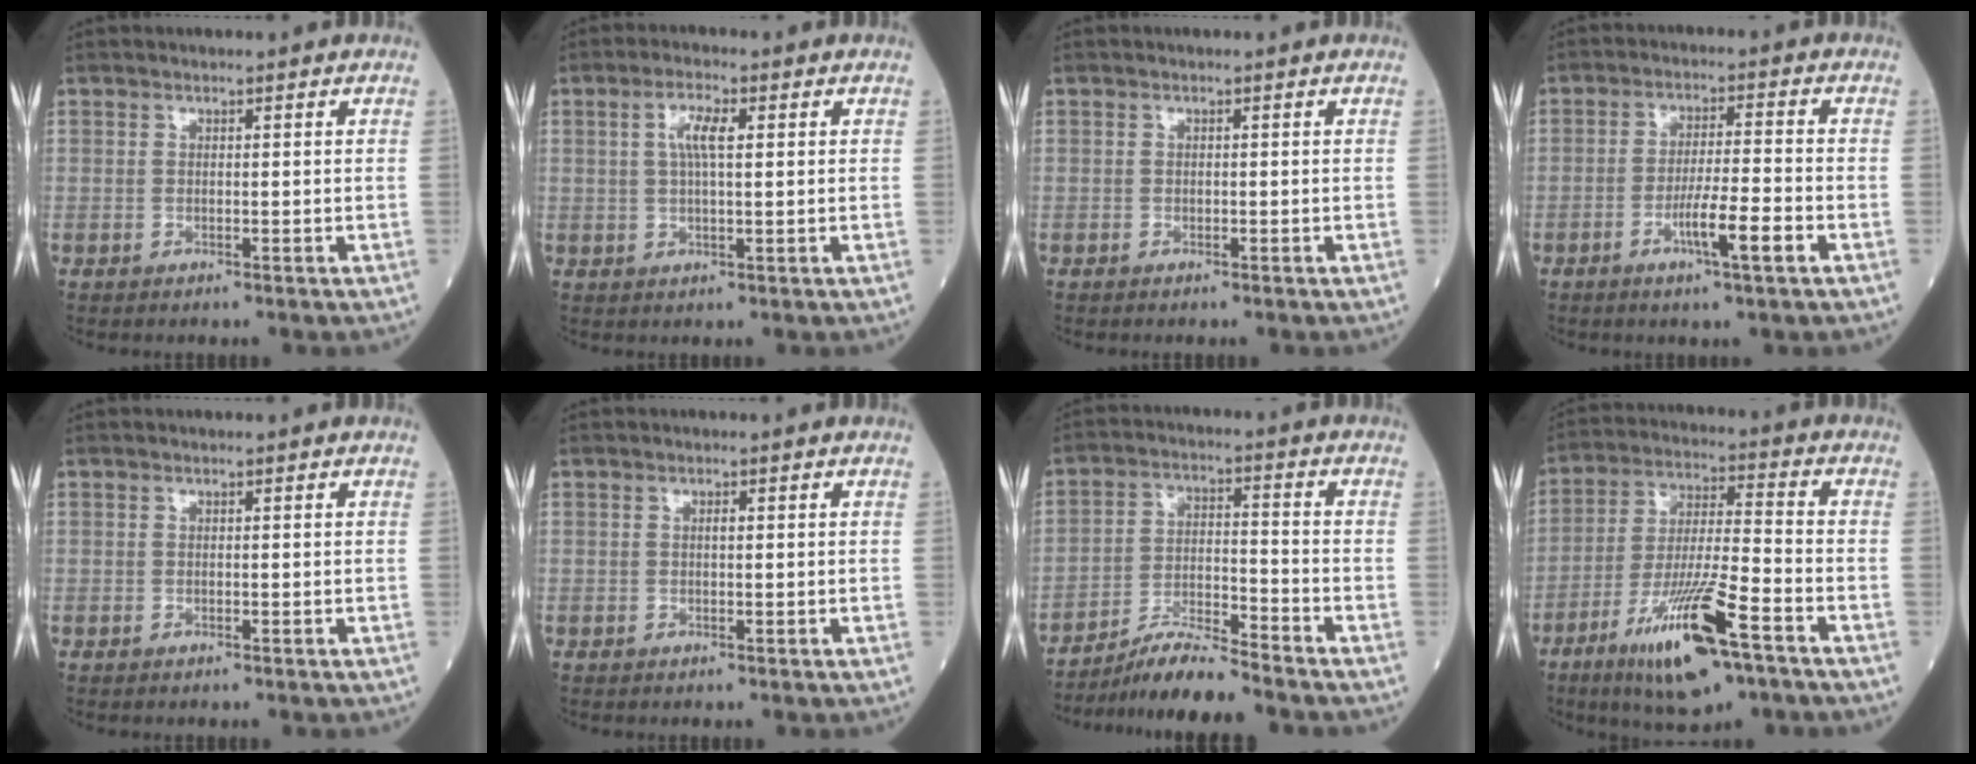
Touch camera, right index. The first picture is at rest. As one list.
[{"total": 4.3, "force": [1.1, 1.0, 4.0], "torque": [-0.080, 0.010, 0.021]}, {"total": 0.0}, {"total": 6.7, "force": [-3.0, 0.0, 6.0], "torque": [-0.105, -0.006, -0.054]}, {"total": 0.0}, {"total": 0.6, "force": [0.1, 0.1, 0.6], "torque": [-0.012, 0.001, 0.002]}, {"total": 7.9, "force": [-7.4, -0.6, 2.8], "torque": [-0.054, -0.009, -0.134]}, {"total": 15.1, "force": [-8.3, 2.2, 12.5], "torque": [-0.235, -0.023, -0.145]}]